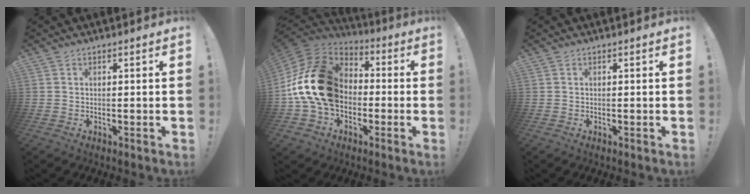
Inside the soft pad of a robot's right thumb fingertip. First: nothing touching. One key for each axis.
{"total": 22.3, "fx": -0.1, "fy": 16.0, "fz": 15.5, "tx": -0.283, "ty": 0.022, "tz": 0.010}
{"total": 0.0}